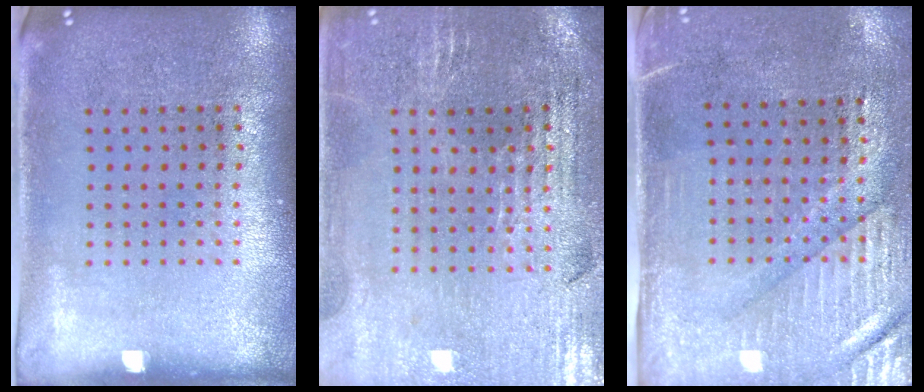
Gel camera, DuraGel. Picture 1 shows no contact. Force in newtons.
{"total": 1.8, "press": 1.7, "slide": 0.4}
{"total": 3.1, "press": 2.7, "slide": 1.5}